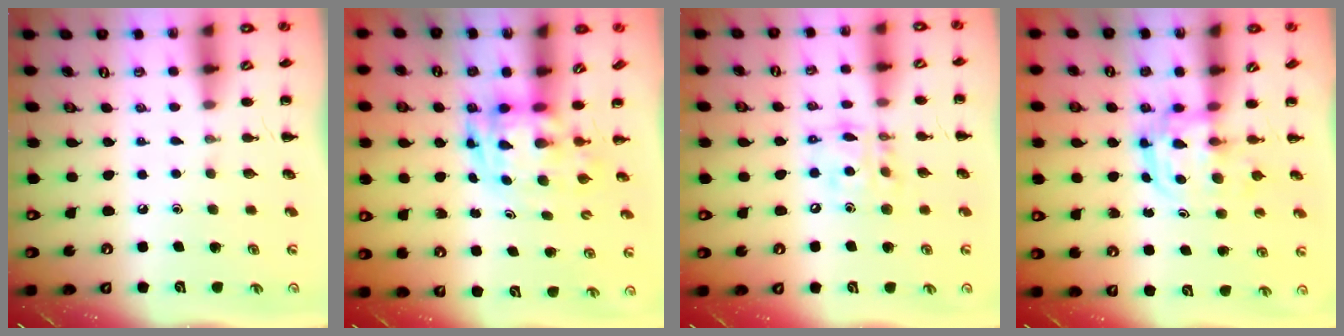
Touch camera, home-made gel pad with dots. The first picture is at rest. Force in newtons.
{"total": 3.7, "press": 3.7, "slide": 0.7}
{"total": 13.0, "press": 12.7, "slide": 3.2}
{"total": 3.1, "press": 3.1, "slide": 0.3}